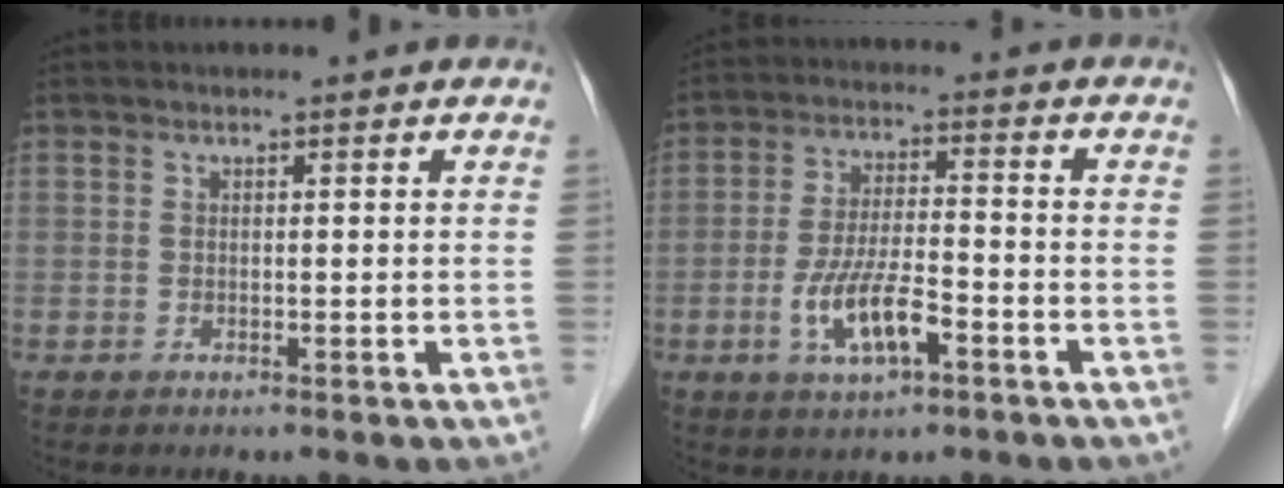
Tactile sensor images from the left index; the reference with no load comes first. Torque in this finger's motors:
{"motor_torque": [0.46, -0.23, 0.41, 0.15]}